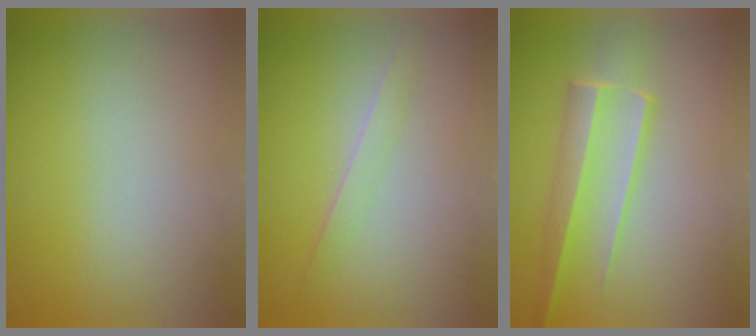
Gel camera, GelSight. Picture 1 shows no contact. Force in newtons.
{"total": 1.1}
{"total": 3.2}